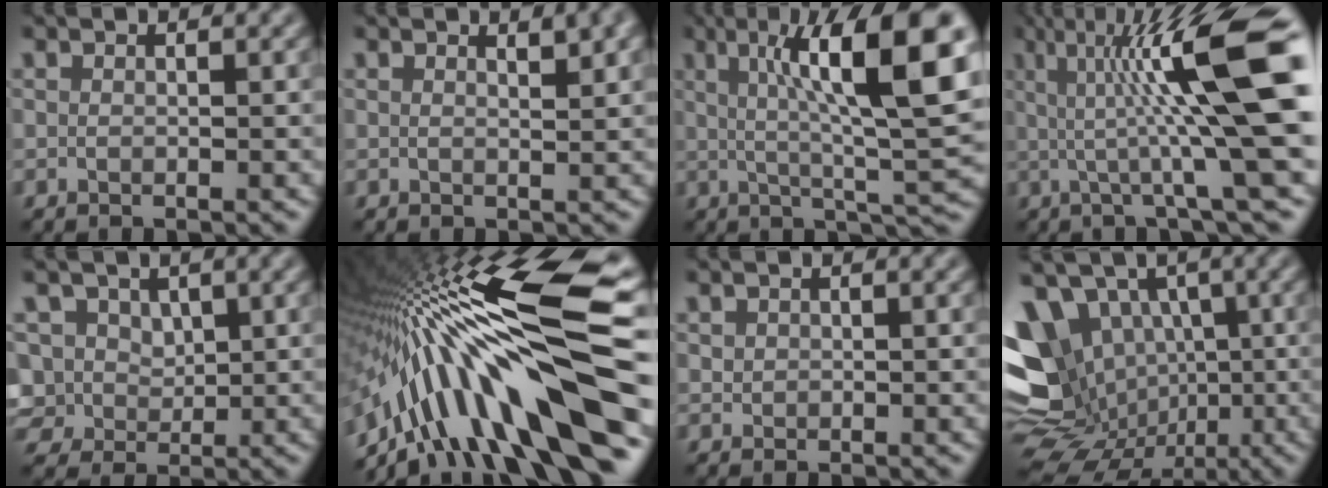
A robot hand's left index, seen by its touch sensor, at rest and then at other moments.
{"total": 2.4, "force": [1.5, 0.7, 1.8], "torque": [-0.015, 0.004, 0.022]}
{"total": 12.1, "force": [2.9, 2.4, 11.5], "torque": [-0.160, 0.015, 0.044]}
{"total": 12.6, "force": [1.8, 2.1, 12.3], "torque": [-0.181, 0.014, 0.033]}
{"total": 6.6, "force": [2.2, 5.3, 3.3], "torque": [-0.067, 0.020, 0.027]}
{"total": 16.4, "force": [-4.3, 4.1, 15.3], "torque": [-0.267, 0.034, -0.073]}
{"total": 0.7, "force": [0.1, 0.7, 0.2], "torque": [-0.005, 0.002, 0.003]}
{"total": 12.5, "force": [-0.6, 10.5, 6.7], "torque": [-0.137, 0.004, 0.002]}